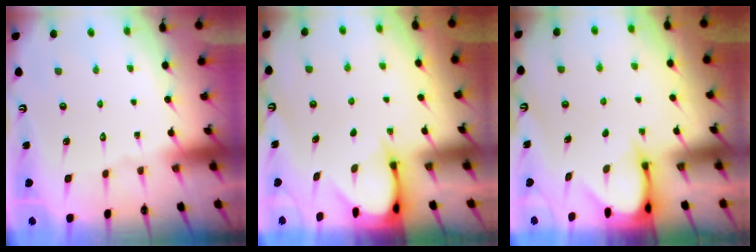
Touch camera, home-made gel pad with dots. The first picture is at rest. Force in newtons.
{"total": 3.5, "press": 3.4, "slide": 0.3}
{"total": 3.8, "press": 3.8, "slide": 0.2}